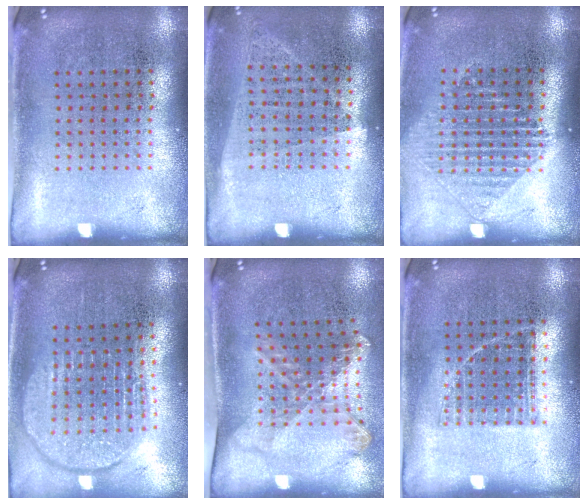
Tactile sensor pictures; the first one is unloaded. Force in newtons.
{"total": 1.0, "press": 0.9, "slide": 0.4}
{"total": 1.2, "press": 1.2, "slide": 0.5}
{"total": 1.8, "press": 1.6, "slide": 1.0}
{"total": 1.9, "press": 1.4, "slide": 1.3}
{"total": 0.8, "press": 0.7, "slide": 0.5}